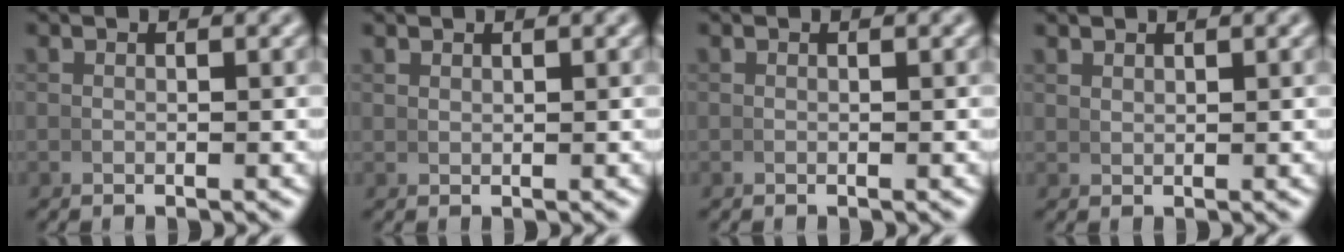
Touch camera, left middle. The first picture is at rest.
{"total": 0.9, "force": [0.8, -0.2, 0.1], "torque": [0.004, 0.001, 0.020]}
{"total": 0.0}
{"total": 1.2, "force": [1.2, -0.1, 0.2], "torque": [0.002, 0.002, 0.029]}